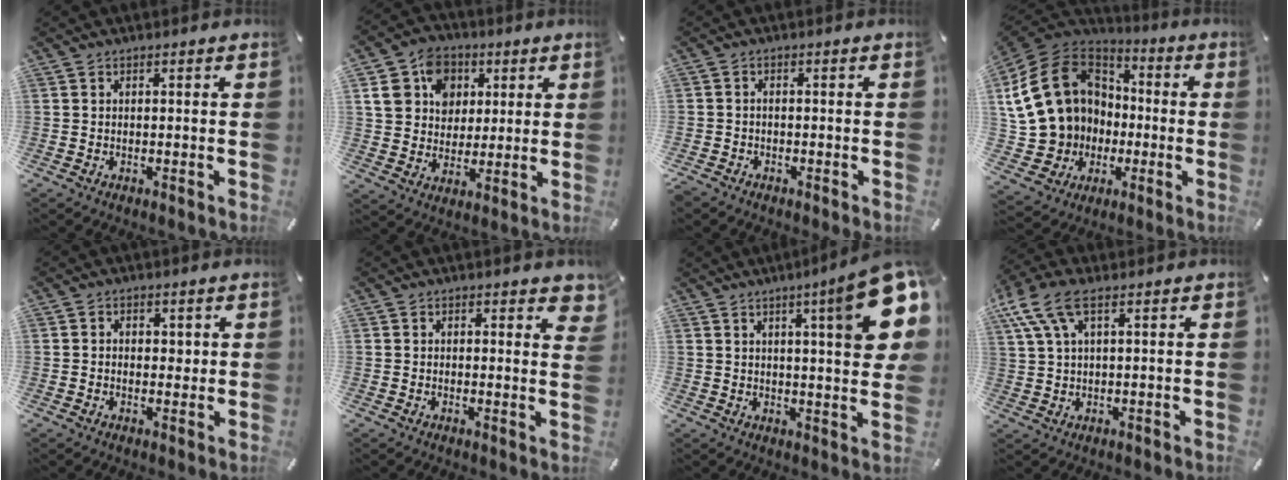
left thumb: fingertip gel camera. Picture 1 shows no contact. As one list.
[{"total": 12.7, "force": [4.3, 11.0, 4.7], "torque": [-0.080, 0.003, 0.085]}, {"total": 1.6, "force": [-1.3, 0.9, 0.4], "torque": [-0.005, 0.007, -0.027]}, {"total": 20.8, "force": [1.8, 18.8, 8.8], "torque": [-0.202, -0.006, 0.060]}, {"total": 2.5, "force": [0.1, 2.0, 1.5], "torque": [-0.014, 0.000, -0.004]}, {"total": 2.0, "force": [1.3, 1.0, 1.2], "torque": [-0.004, -0.005, 0.019]}, {"total": 18.2, "force": [7.5, 3.9, 16.2], "torque": [-0.214, -0.042, 0.105]}, {"total": 8.0, "force": [2.7, 3.8, 6.5], "torque": [-0.139, 0.004, 0.052]}]